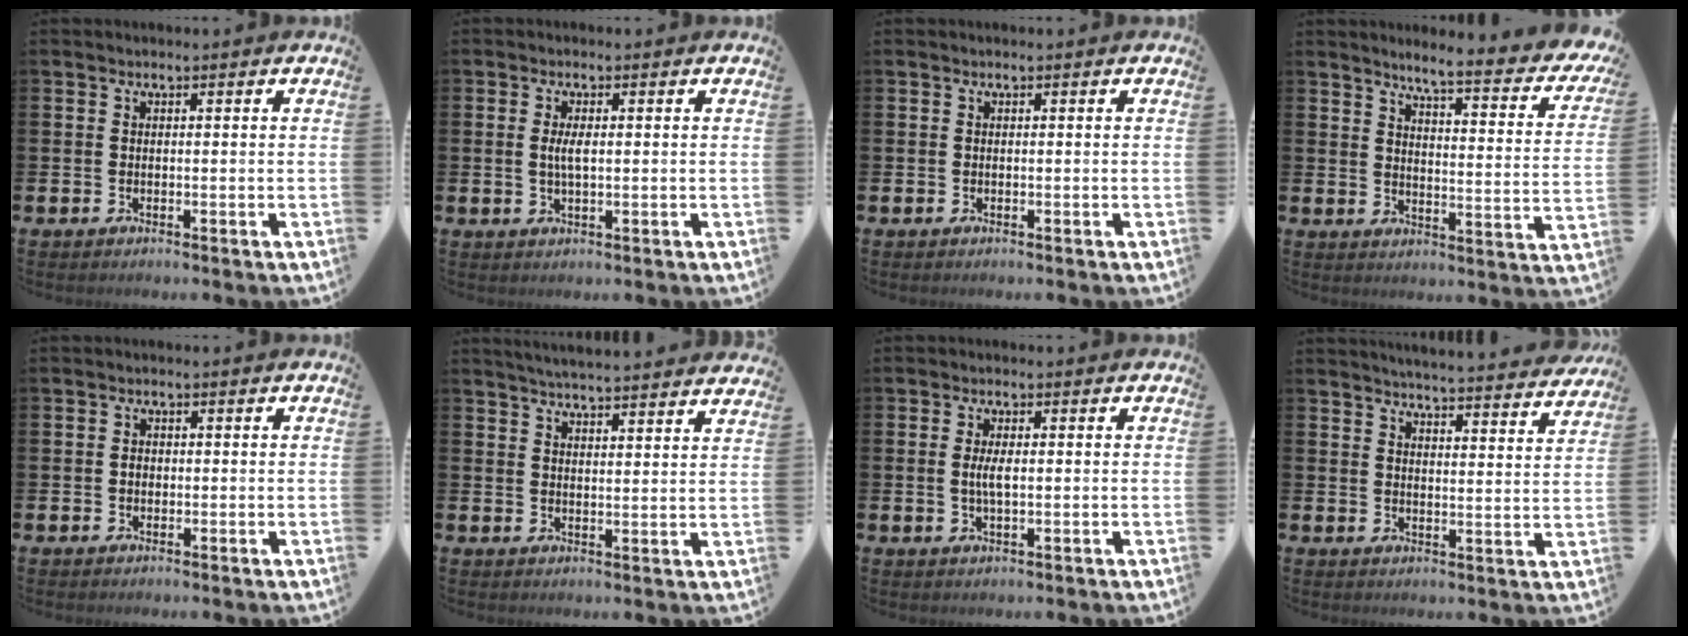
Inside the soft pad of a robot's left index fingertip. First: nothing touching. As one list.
[{"total": 2.5, "force": [0.3, 0.9, 2.3], "torque": [-0.041, 0.001, 0.002]}, {"total": 0.0}, {"total": 5.1, "force": [4.4, 0.4, 2.5], "torque": [-0.046, -0.050, 0.060]}, {"total": 1.2, "force": [-0.1, 1.0, 0.7], "torque": [0.000, 0.002, -0.005]}, {"total": 4.8, "force": [4.7, -0.3, 0.4], "torque": [-0.014, -0.032, 0.083]}, {"total": 2.8, "force": [0.2, 1.0, 2.6], "torque": [-0.045, 0.002, -0.001]}, {"total": 5.0, "force": [4.9, -0.2, 0.5], "torque": [-0.013, -0.045, 0.083]}]